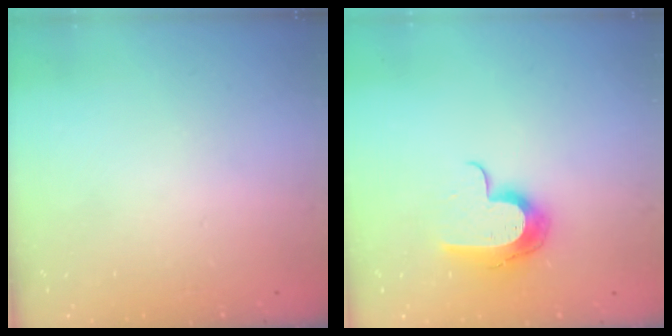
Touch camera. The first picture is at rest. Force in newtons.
{"total": 11.3, "press": 11.2, "slide": 0.7}